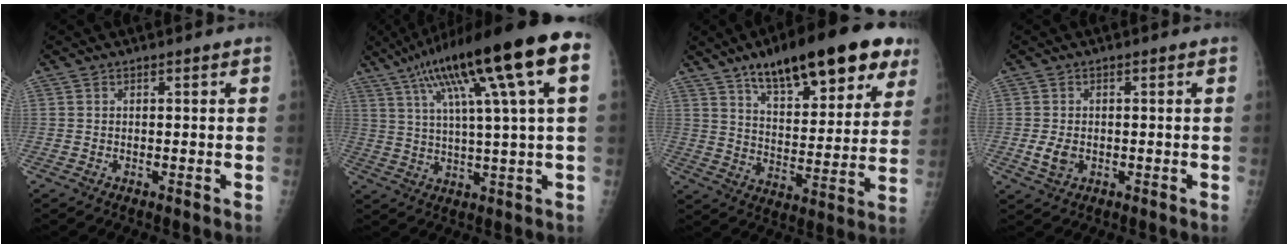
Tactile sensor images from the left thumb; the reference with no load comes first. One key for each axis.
{"total": 21.6, "fx": 9.1, "fy": 2.6, "fz": 19.5, "tx": -0.322, "ty": 0.012, "tz": 0.143}
{"total": 23.6, "fx": 14.4, "fy": 8.5, "fz": 16.7, "tx": -0.203, "ty": -0.037, "tz": 0.216}
{"total": 3.2, "fx": -0.6, "fy": 2.3, "fz": 2.3, "tx": -0.043, "ty": -0.003, "tz": -0.008}